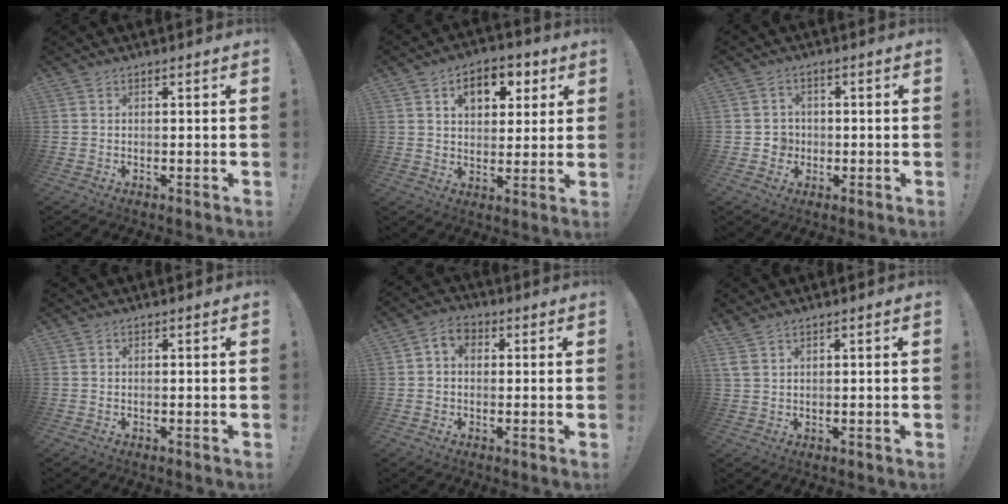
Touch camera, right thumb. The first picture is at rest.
{"total": 9.6, "force": [4.1, 6.7, 5.6], "torque": [-0.063, -0.015, 0.070]}
{"total": 3.9, "force": [-0.5, 3.8, 1.0], "torque": [-0.028, 0.002, -0.010]}
{"total": 0.0}
{"total": 4.4, "force": [0.6, 3.3, 2.8], "torque": [-0.044, 0.003, 0.012]}
{"total": 2.8, "force": [1.9, 1.2, 1.6], "torque": [-0.038, -0.004, 0.039]}